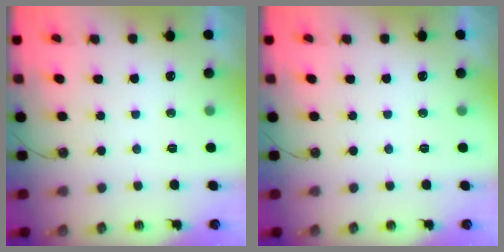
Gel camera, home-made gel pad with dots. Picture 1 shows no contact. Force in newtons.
{"total": 0.0}